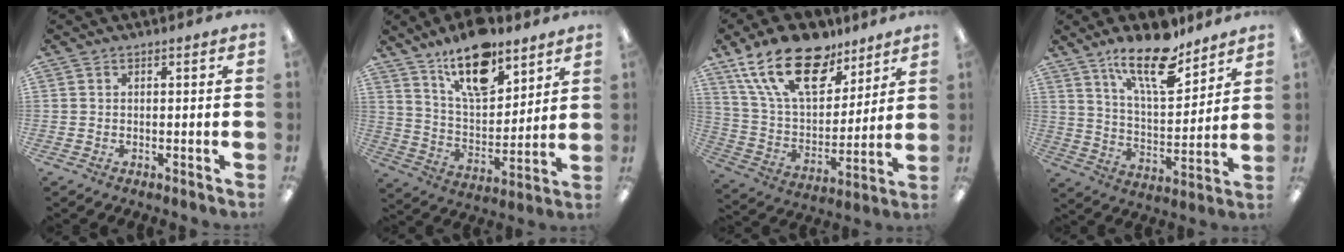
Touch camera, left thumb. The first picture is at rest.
{"total": 17.0, "force": [12.2, 7.1, 9.5], "torque": [-0.160, -0.064, 0.211]}
{"total": 22.1, "force": [14.3, 11.2, 12.6], "torque": [-0.231, -0.078, 0.256]}
{"total": 16.5, "force": [12.0, 5.6, 9.9], "torque": [-0.163, -0.065, 0.203]}